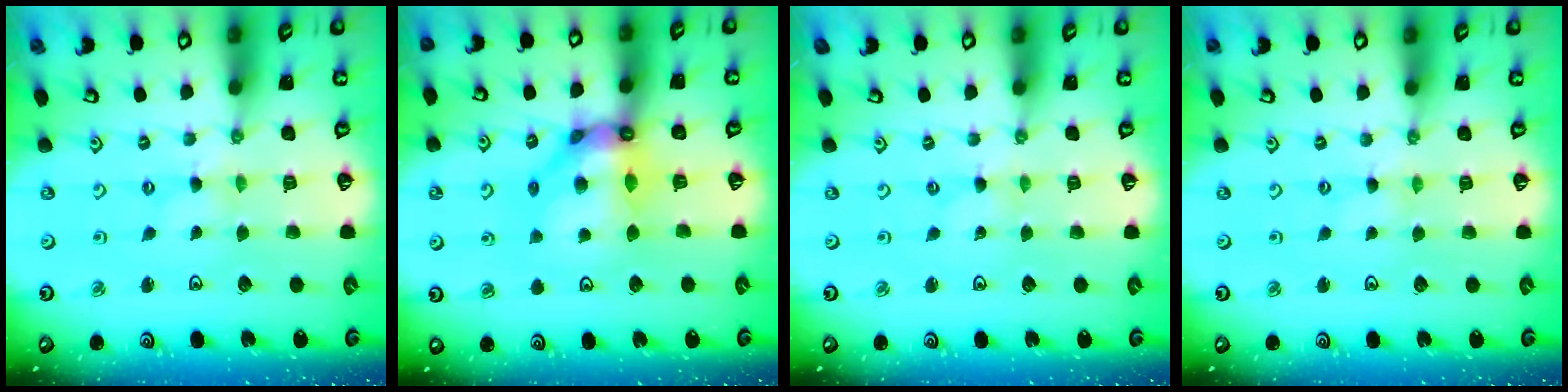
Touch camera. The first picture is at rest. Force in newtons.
{"total": 11.5, "press": 11.4, "slide": 1.6}
{"total": 0.0}
{"total": 0.9, "press": 0.9, "slide": 0.1}